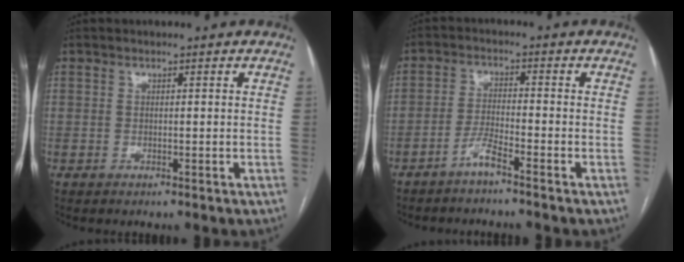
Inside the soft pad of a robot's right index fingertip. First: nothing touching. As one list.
[{"total": 3.4, "force": [-2.7, -0.2, 2.1], "torque": [-0.045, -0.002, -0.055]}]